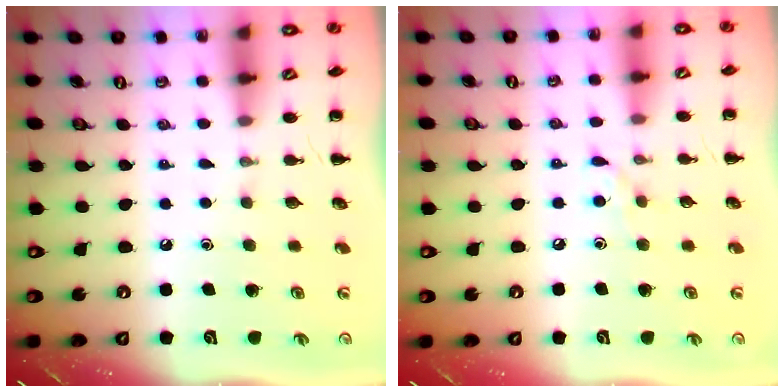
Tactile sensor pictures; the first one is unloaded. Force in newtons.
{"total": 5.9, "press": 5.5, "slide": 2.0}